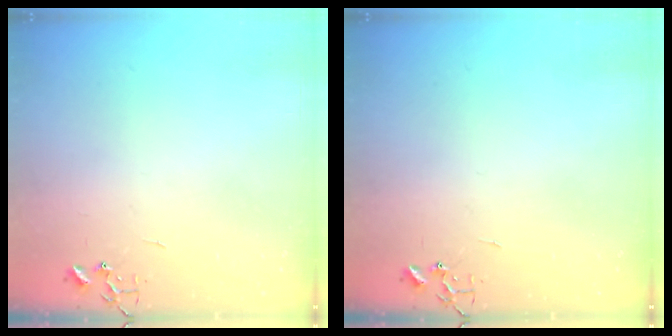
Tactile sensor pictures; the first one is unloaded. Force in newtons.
{"total": 0.0}